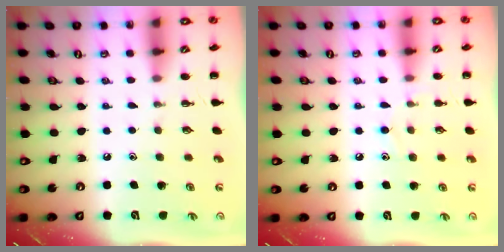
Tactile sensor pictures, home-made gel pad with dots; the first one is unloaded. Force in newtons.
{"total": 7.4, "press": 7.0, "slide": 2.5}